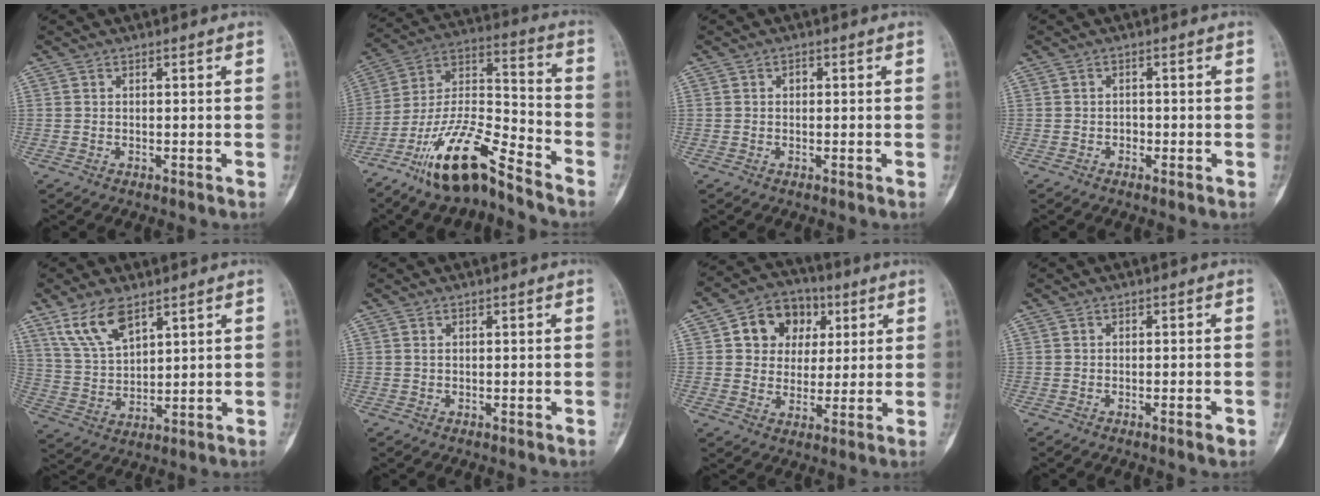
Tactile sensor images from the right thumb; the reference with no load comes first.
{"total": 17.6, "force": [-12.4, 4.8, 11.5], "torque": [-0.210, 0.080, -0.230]}
{"total": 0.9, "force": [0.1, 0.7, 0.5], "torque": [-0.003, 0.003, -0.001]}
{"total": 1.2, "force": [-0.5, 0.9, 0.7], "torque": [-0.004, 0.004, -0.010]}
{"total": 9.6, "force": [6.3, 4.1, 6.0], "torque": [-0.111, -0.026, 0.134]}
{"total": 0.0}
{"total": 11.4, "force": [3.6, 9.4, 5.3], "torque": [-0.039, -0.002, 0.055]}
{"total": 1.6, "force": [-0.8, 0.2, 1.4], "torque": [-0.024, -0.002, -0.011]}